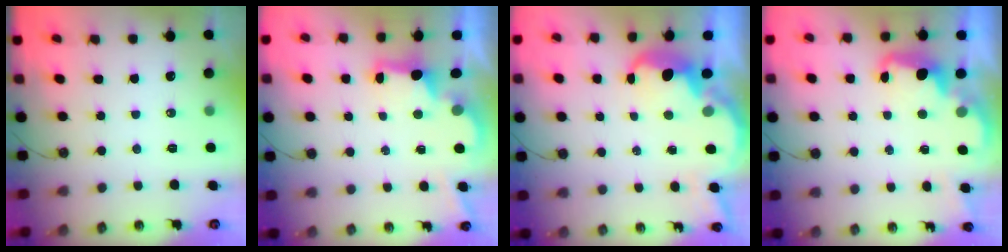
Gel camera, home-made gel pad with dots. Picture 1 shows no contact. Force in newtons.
{"total": 2.5, "press": 2.4, "slide": 0.7}
{"total": 6.3, "press": 6.3, "slide": 0.9}
{"total": 2.7, "press": 2.7, "slide": 0.7}